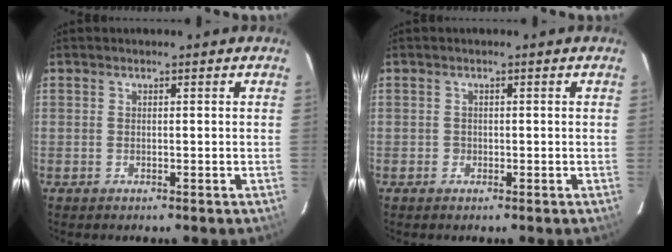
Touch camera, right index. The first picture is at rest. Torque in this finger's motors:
{"motor_torque": [0.27, 0.00, 0.04, 0.01]}